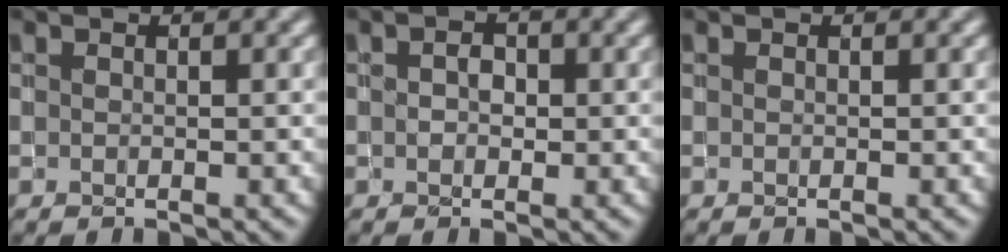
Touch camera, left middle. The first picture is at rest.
{"total": 1.4, "force": [-0.1, 1.1, 0.9], "torque": [-0.016, 0.004, -0.005]}
{"total": 0.0}